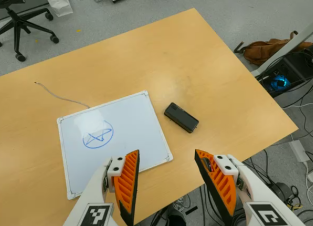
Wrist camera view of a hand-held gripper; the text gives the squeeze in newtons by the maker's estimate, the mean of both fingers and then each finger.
{"total": 0.0}